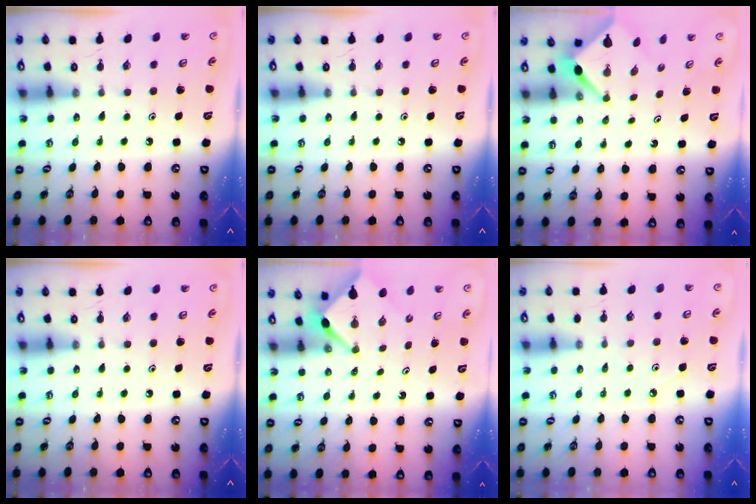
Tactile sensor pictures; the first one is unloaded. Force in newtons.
{"total": 0.0}
{"total": 3.1, "press": 3.1, "slide": 0.2}
{"total": 0.0}
{"total": 2.4, "press": 2.4, "slide": 0.1}
{"total": 1.8, "press": 1.8, "slide": 0.2}